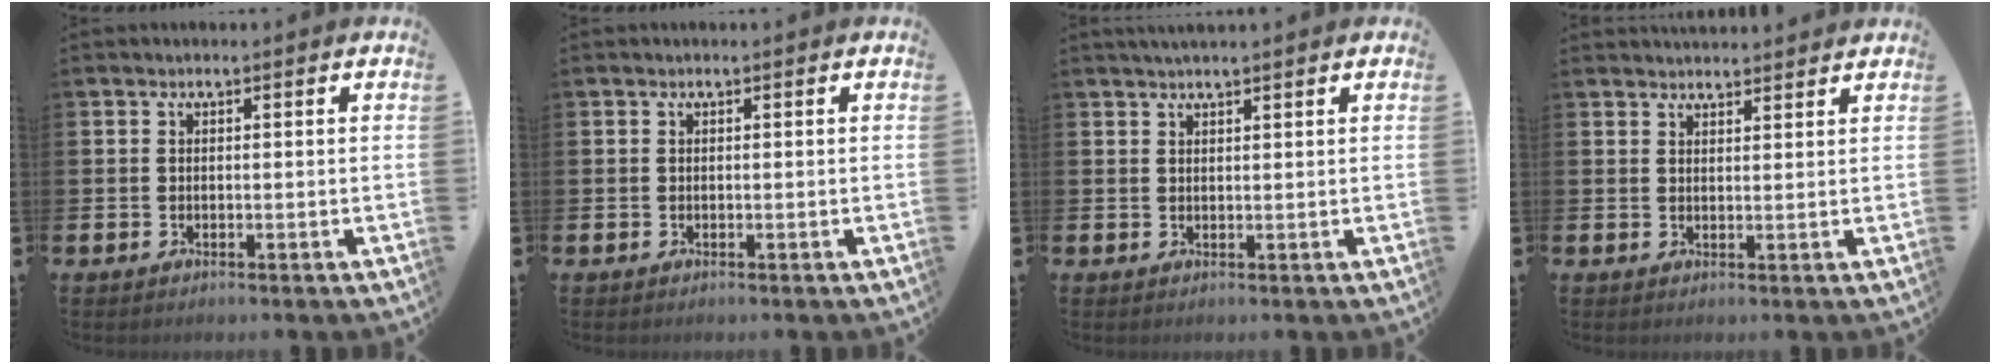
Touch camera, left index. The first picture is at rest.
{"total": 0.0}
{"total": 1.8, "force": [1.7, 0.0, 0.7], "torque": [-0.012, -0.001, 0.030]}
{"total": 2.6, "force": [2.5, 0.4, 0.0], "torque": [-0.001, -0.012, 0.046]}